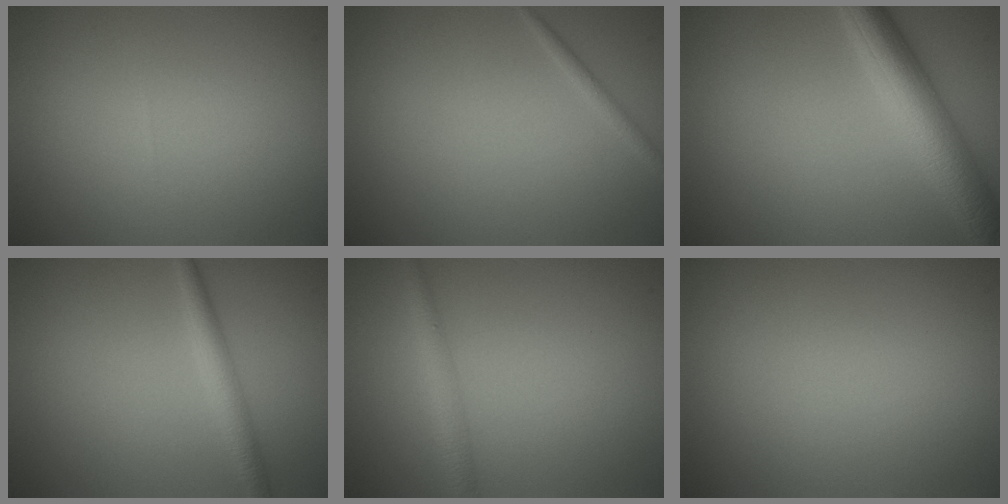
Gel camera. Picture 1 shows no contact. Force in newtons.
{"total": 0.9, "press": 0.9, "slide": 0.1}
{"total": 6.1, "press": 6.1, "slide": 0.0}
{"total": 2.3, "press": 2.3, "slide": 0.0}
{"total": 2.0, "press": 2.0, "slide": 0.1}
{"total": 0.0}